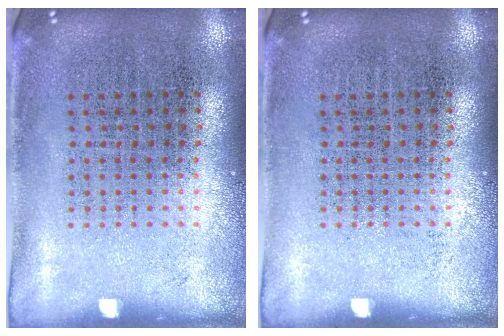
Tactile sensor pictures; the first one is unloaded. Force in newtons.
{"total": 0.0}